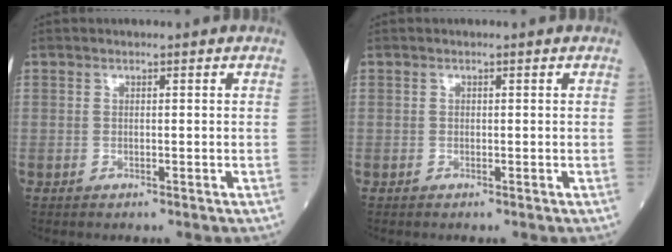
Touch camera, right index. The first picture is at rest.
{"total": 0.0}